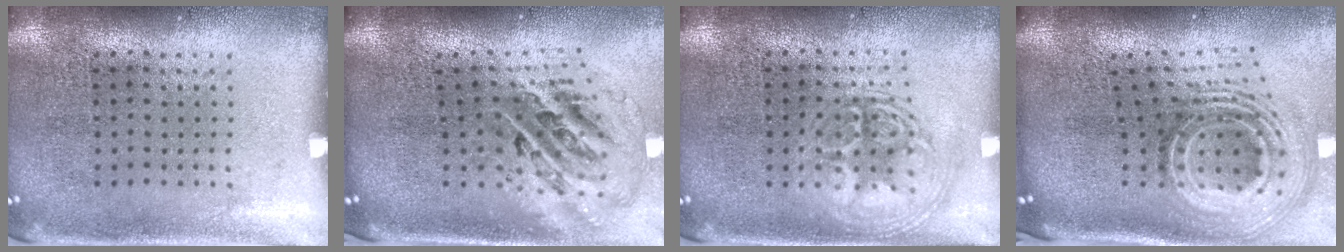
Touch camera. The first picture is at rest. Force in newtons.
{"total": 2.8, "press": 1.9, "slide": 2.1}
{"total": 3.0, "press": 3.0, "slide": 0.4}
{"total": 3.0, "press": 1.9, "slide": 2.3}